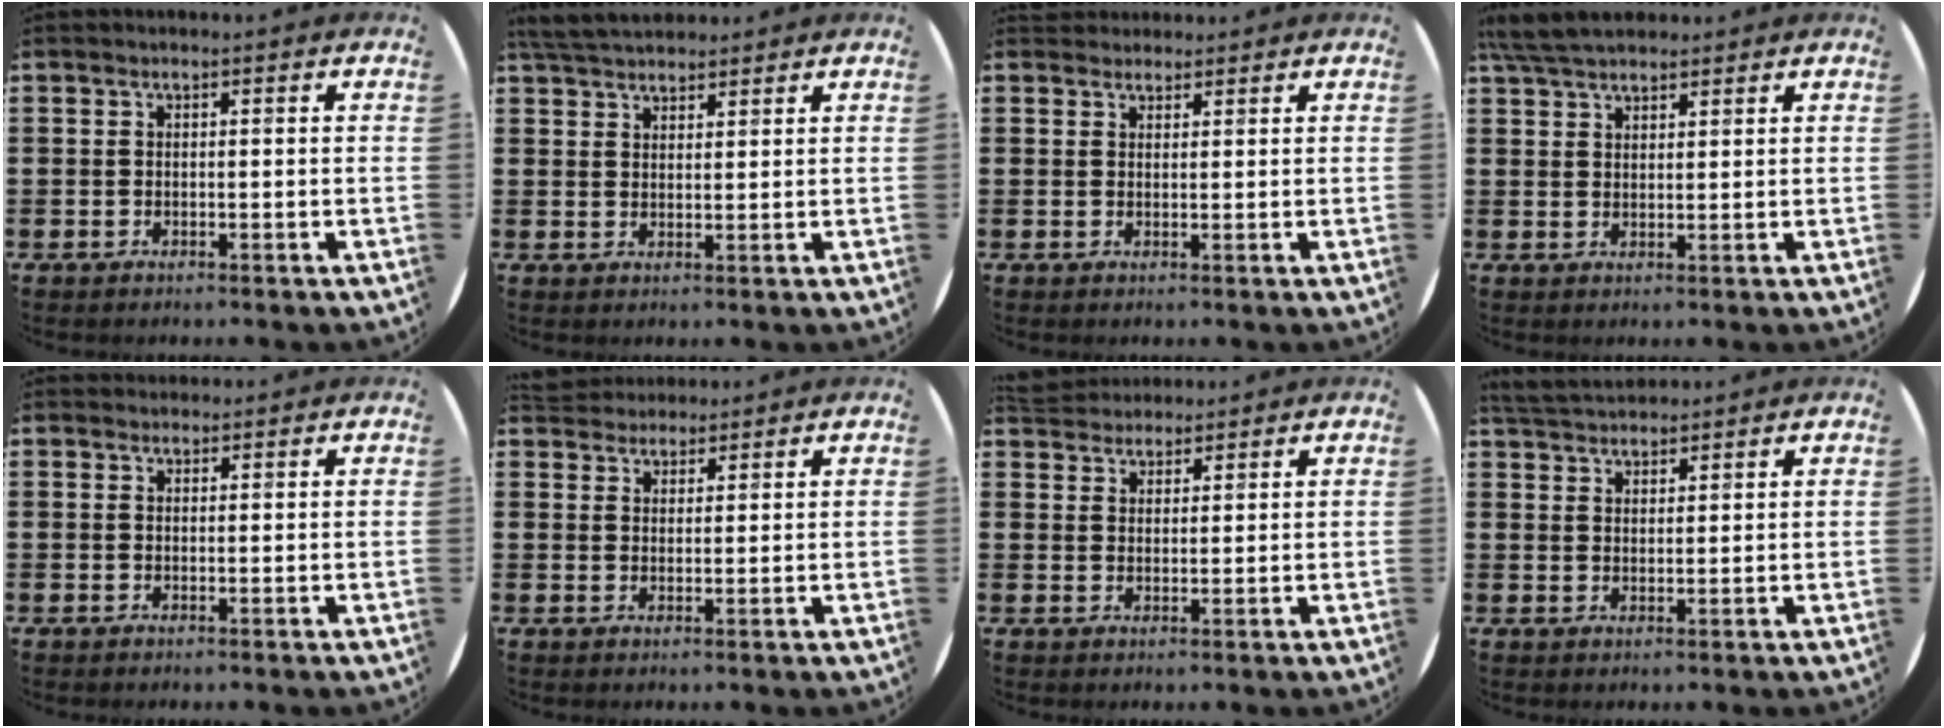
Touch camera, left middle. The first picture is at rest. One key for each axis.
{"total": 4.3, "fx": 4.1, "fy": 1.0, "fz": 1.0, "tx": -0.028, "ty": -0.006, "tz": 0.078}
{"total": 1.6, "fx": 1.4, "fy": 0.5, "fz": -0.2, "tx": 0.010, "ty": 0.000, "tz": 0.027}
{"total": 5.2, "fx": 4.6, "fy": 1.4, "fz": 1.8, "tx": -0.046, "ty": -0.003, "tz": 0.088}
{"total": 0.8, "fx": 0.7, "fy": 0.3, "fz": -0.1, "tx": 0.010, "ty": 0.000, "tz": 0.012}
{"total": 2.9, "fx": 2.7, "fy": 0.9, "fz": -0.2, "tx": -0.002, "ty": 0.000, "tz": 0.052}
{"total": 3.7, "fx": 3.5, "fy": 1.0, "fz": 0.0, "tx": -0.008, "ty": -0.004, "tz": 0.068}
{"total": 3.8, "fx": 3.7, "fy": 0.8, "fz": 0.5, "tx": -0.017, "ty": -0.006, "tz": 0.071}